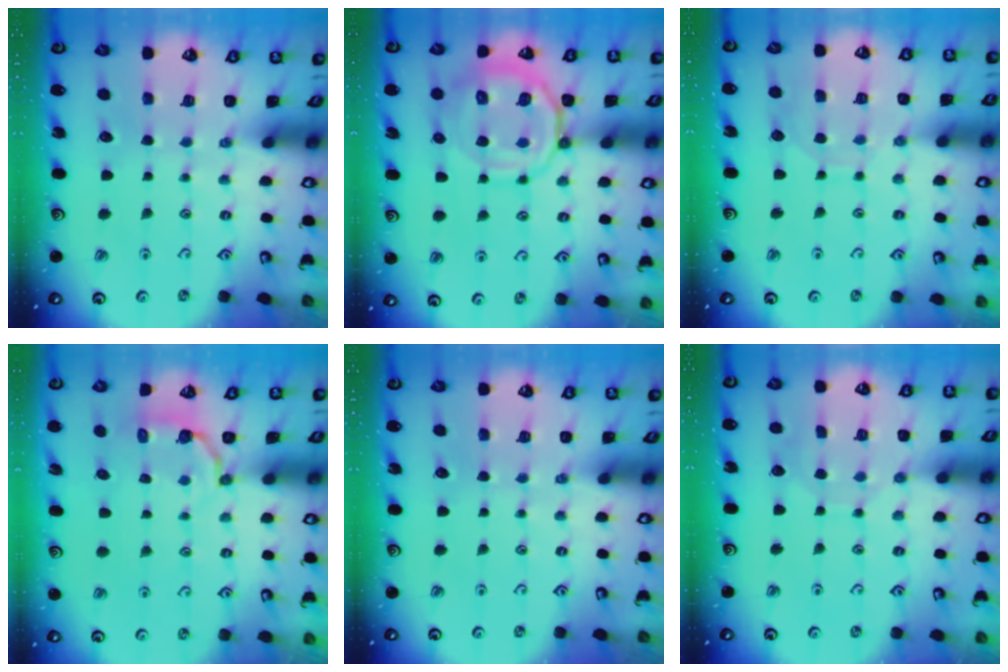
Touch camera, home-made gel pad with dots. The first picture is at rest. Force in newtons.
{"total": 14.0, "press": 14.0, "slide": 1.5}
{"total": 6.4, "press": 6.4, "slide": 0.1}
{"total": 3.5, "press": 1.7, "slide": 3.1}
{"total": 0.0}
{"total": 4.3, "press": 4.3, "slide": 0.2}